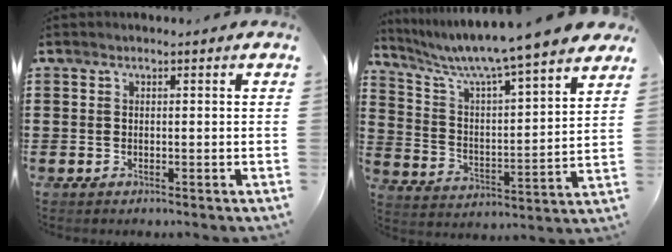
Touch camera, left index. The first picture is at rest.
{"total": 7.2, "force": [6.4, -0.9, 3.2], "torque": [-0.089, -0.056, 0.102]}